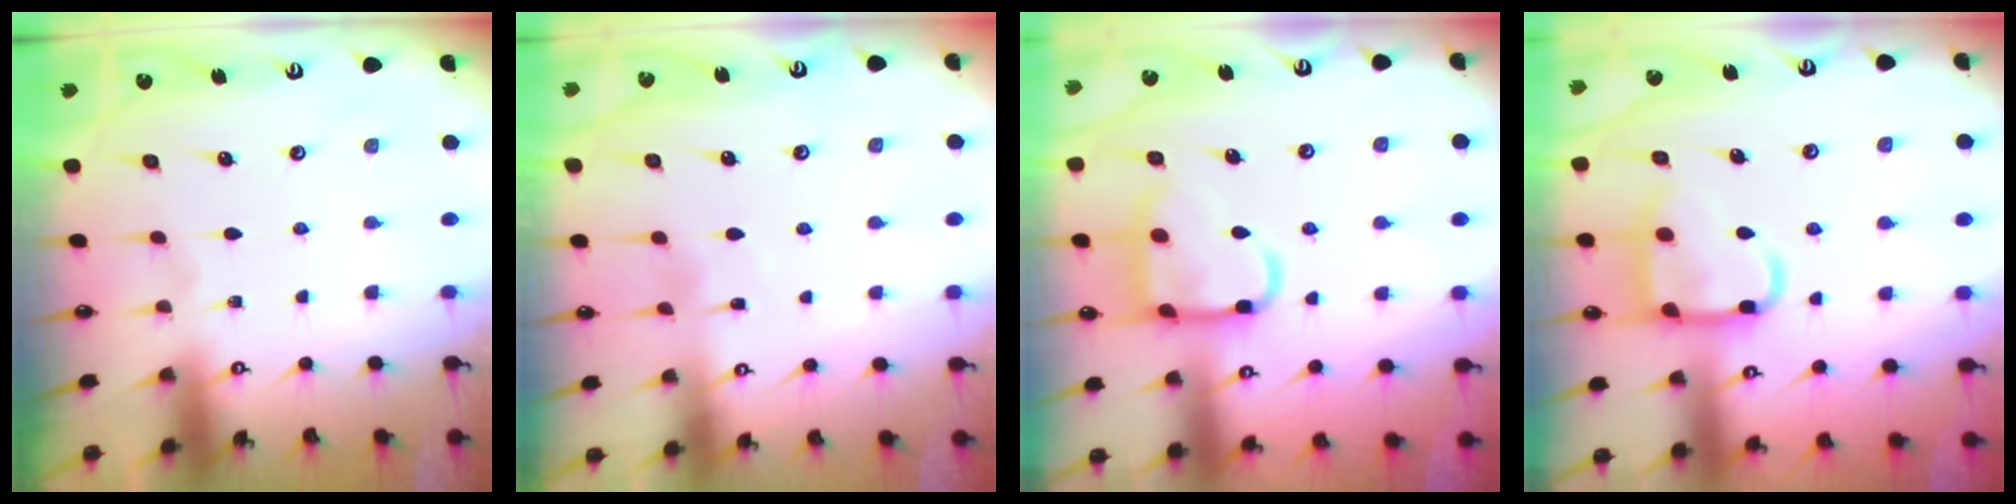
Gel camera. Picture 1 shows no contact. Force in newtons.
{"total": 4.7, "press": 4.7, "slide": 0.6}
{"total": 12.8, "press": 12.7, "slide": 1.4}
{"total": 13.1, "press": 13.0, "slide": 1.5}